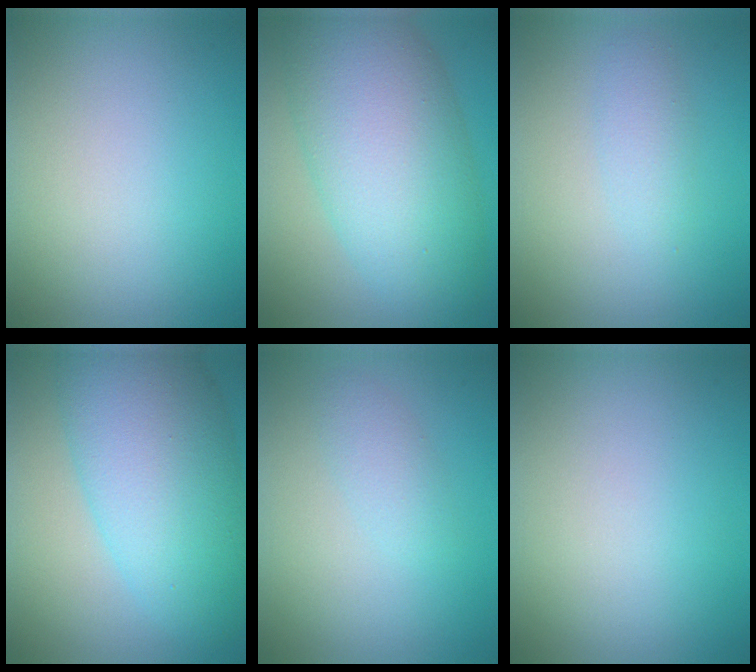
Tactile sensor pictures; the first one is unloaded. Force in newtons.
{"total": 10.4, "press": 10.4, "slide": 0.3}
{"total": 1.7, "press": 1.7, "slide": 0.1}
{"total": 9.9, "press": 9.9, "slide": 0.2}
{"total": 1.6, "press": 1.6, "slide": 0.1}
{"total": 0.0}